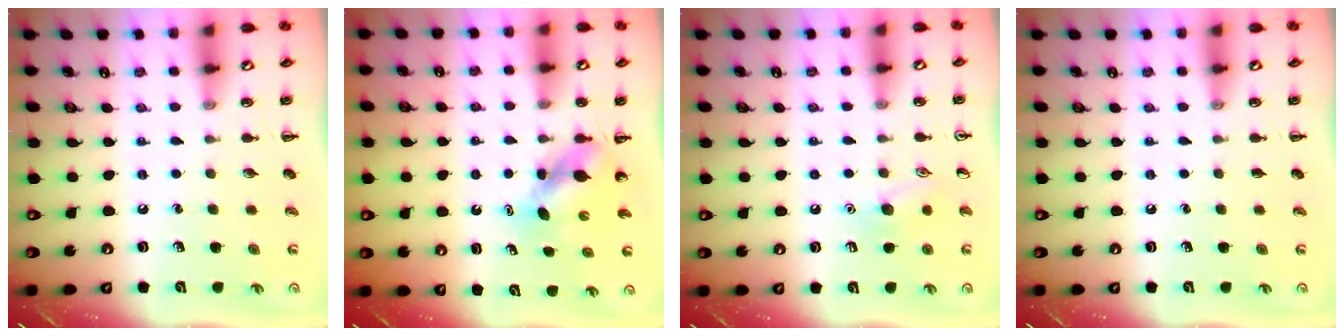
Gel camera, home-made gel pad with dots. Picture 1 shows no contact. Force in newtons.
{"total": 5.3, "press": 5.2, "slide": 0.6}
{"total": 7.7, "press": 7.6, "slide": 1.6}
{"total": 0.0}